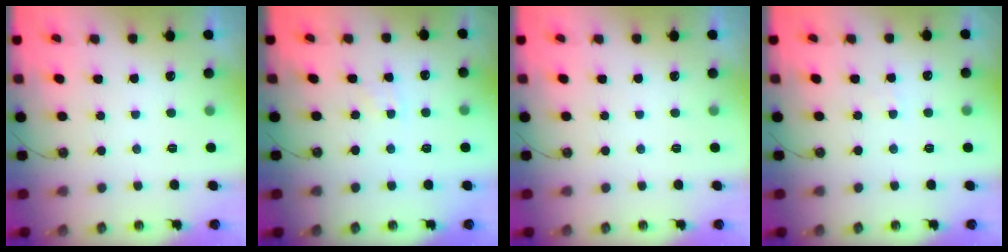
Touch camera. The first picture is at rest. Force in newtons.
{"total": 2.7, "press": 2.7, "slide": 0.4}
{"total": 0.0}
{"total": 2.7, "press": 2.6, "slide": 0.4}